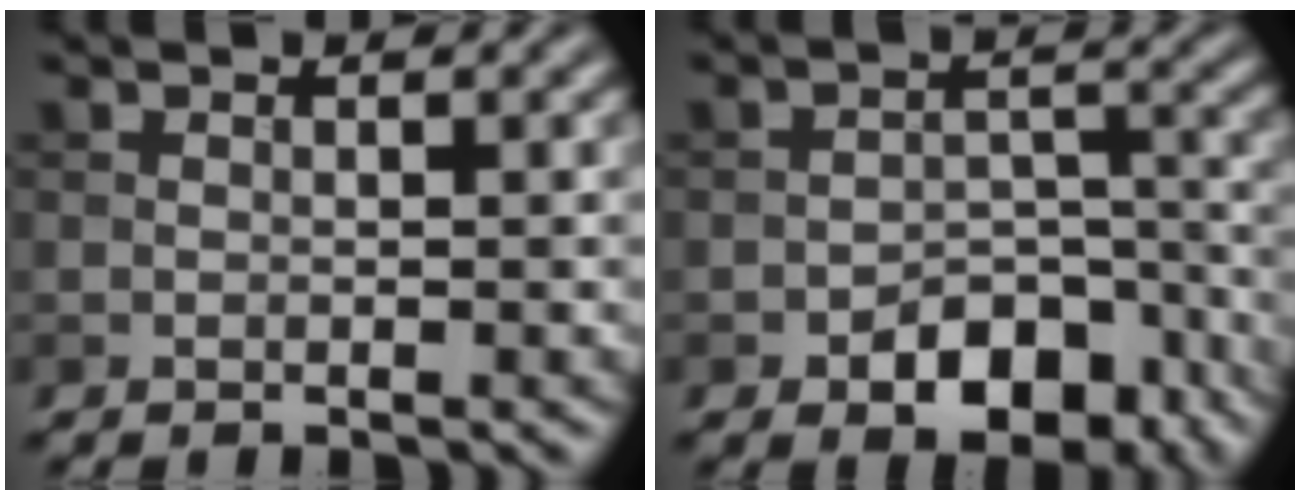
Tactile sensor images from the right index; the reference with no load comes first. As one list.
[{"total": 6.7, "force": [-4.1, 3.8, 3.6], "torque": [-0.040, 0.000, -0.065]}]